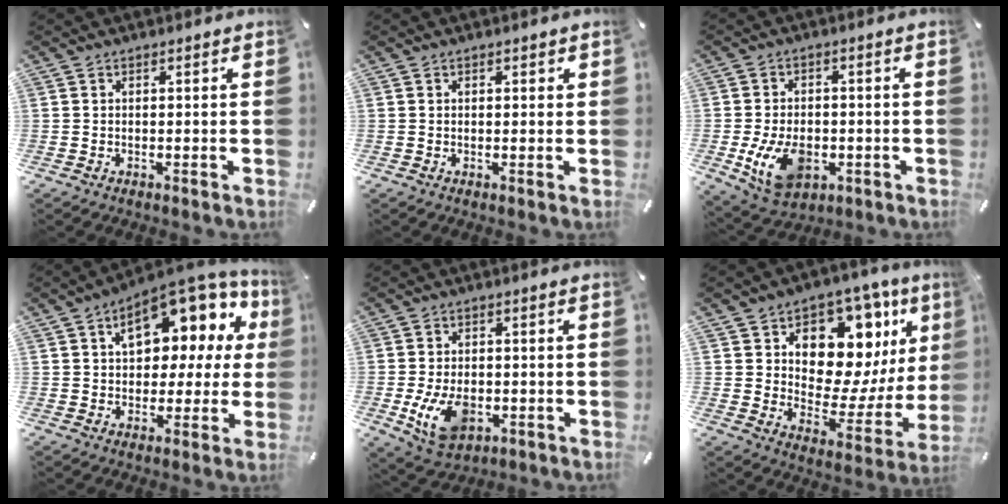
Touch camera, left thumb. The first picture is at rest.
{"total": 0.7, "force": [0.2, 0.6, 0.4], "torque": [0.000, 0.001, 0.000]}
{"total": 11.5, "force": [-3.0, 7.8, 7.8], "torque": [-0.159, -0.001, -0.052]}
{"total": 13.8, "force": [6.8, 8.2, 8.7], "torque": [-0.116, -0.052, 0.117]}
{"total": 10.1, "force": [-2.5, 6.7, 7.1], "torque": [-0.140, -0.003, -0.044]}
{"total": 15.0, "force": [8.1, 9.9, 7.8], "torque": [-0.104, -0.077, 0.140]}